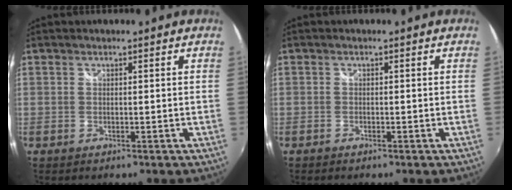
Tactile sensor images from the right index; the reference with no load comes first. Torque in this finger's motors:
{"motor_torque": [0.08, -0.09, 0.05, 0.01]}